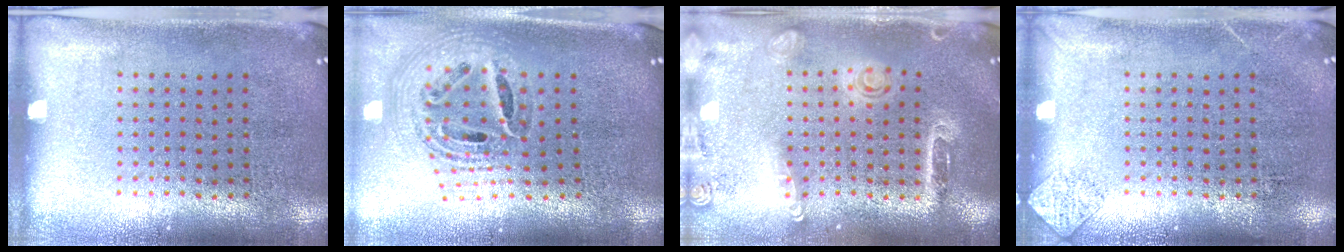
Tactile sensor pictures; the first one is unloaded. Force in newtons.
{"total": 1.6, "press": 1.4, "slide": 0.8}
{"total": 1.6, "press": 1.5, "slide": 0.6}
{"total": 0.8, "press": 0.8, "slide": 0.1}